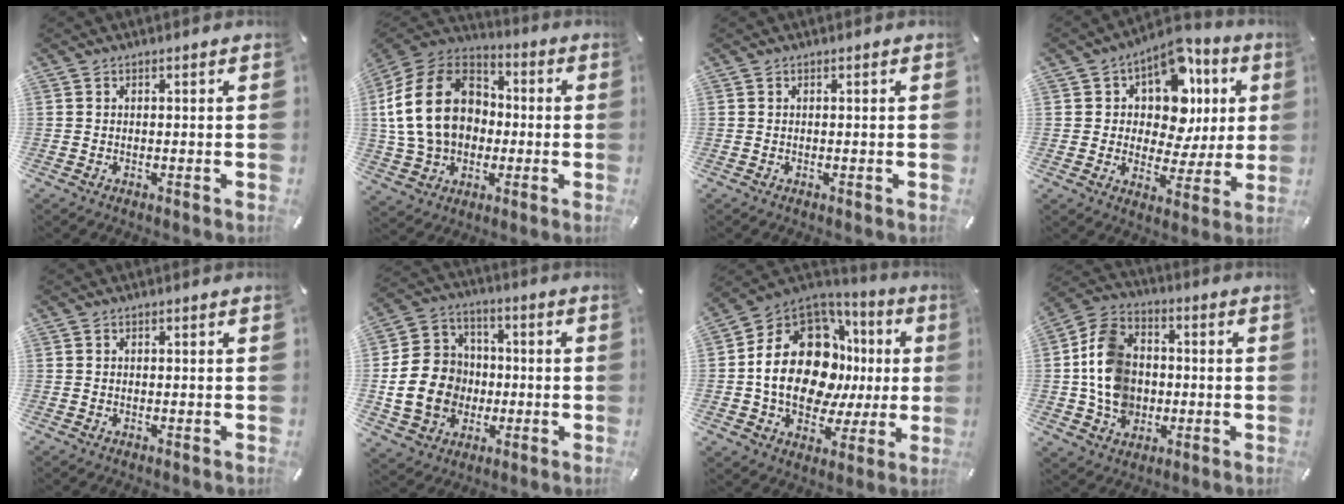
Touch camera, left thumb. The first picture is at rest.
{"total": 21.0, "force": [-0.1, 16.8, 12.7], "torque": [-0.272, 0.016, -0.002]}
{"total": 0.0}
{"total": 13.7, "force": [5.8, 9.3, 8.1], "torque": [-0.125, -0.043, 0.105]}
{"total": 0.0}
{"total": 16.2, "force": [-2.5, 14.2, 7.4], "torque": [-0.156, 0.021, -0.040]}
{"total": 22.3, "force": [2.3, 16.4, 15.0], "torque": [-0.269, -0.008, 0.049]}
{"total": 13.6, "force": [-1.3, 11.6, 7.0], "torque": [-0.156, 0.022, -0.020]}